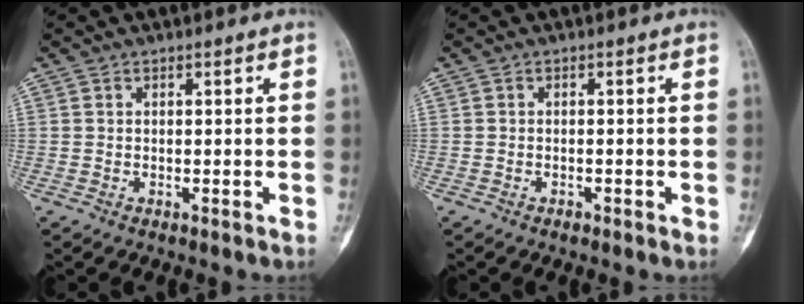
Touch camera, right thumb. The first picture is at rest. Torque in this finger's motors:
{"motor_torque": [0.19, 0.09, -0.17, -0.12, 0.05]}